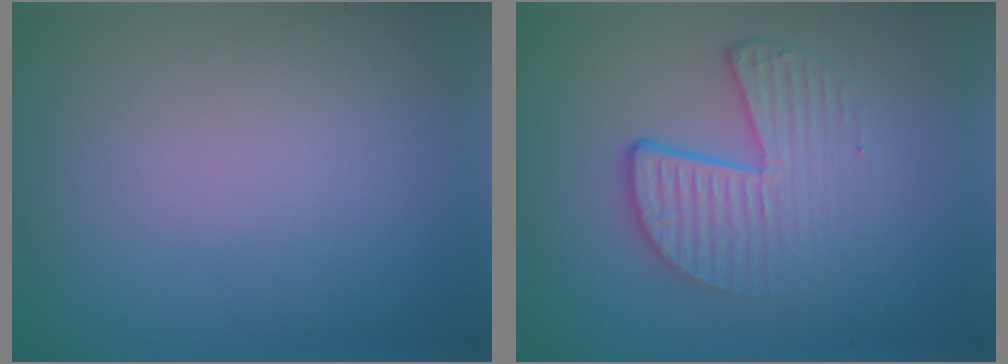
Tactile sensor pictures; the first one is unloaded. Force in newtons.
{"total": 4.7, "press": 3.0, "slide": 3.6}